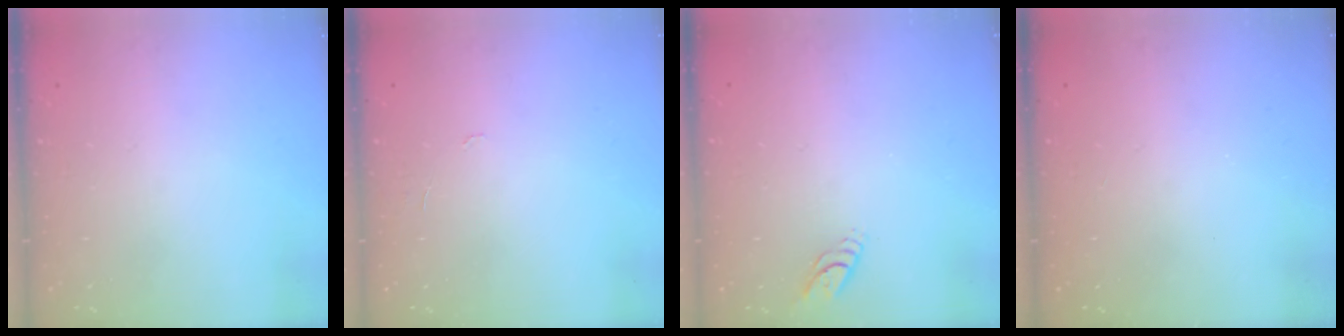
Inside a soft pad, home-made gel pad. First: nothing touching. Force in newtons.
{"total": 3.7, "press": 3.6, "slide": 0.3}
{"total": 4.0, "press": 4.0, "slide": 0.2}
{"total": 0.0}